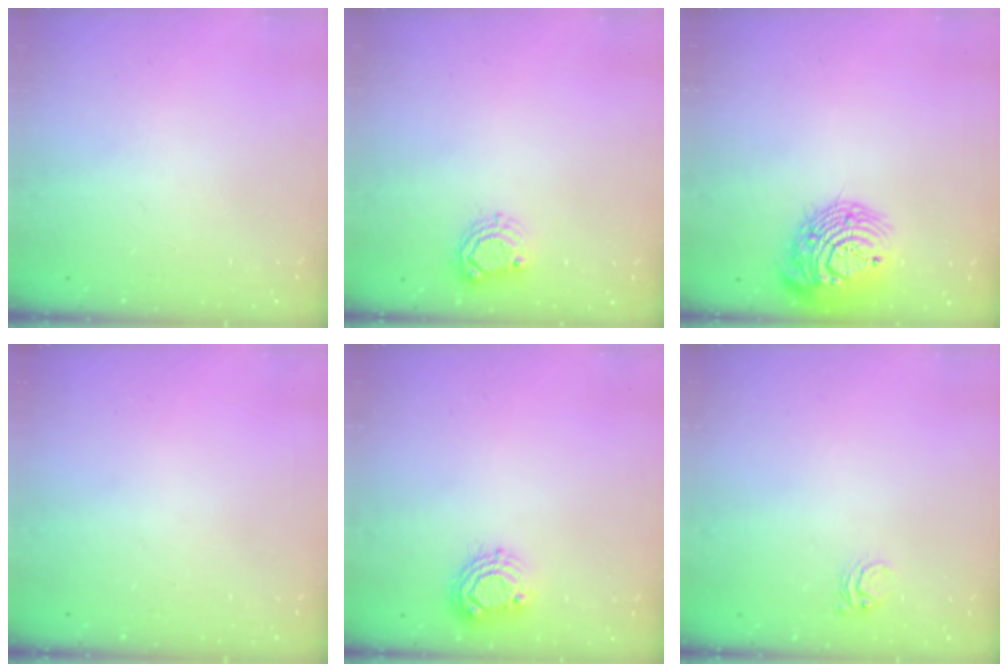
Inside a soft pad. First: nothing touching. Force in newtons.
{"total": 6.0, "press": 6.0, "slide": 0.4}
{"total": 15.5, "press": 15.4, "slide": 1.4}
{"total": 0.0}
{"total": 7.6, "press": 7.6, "slide": 0.5}
{"total": 5.1, "press": 5.1, "slide": 0.3}